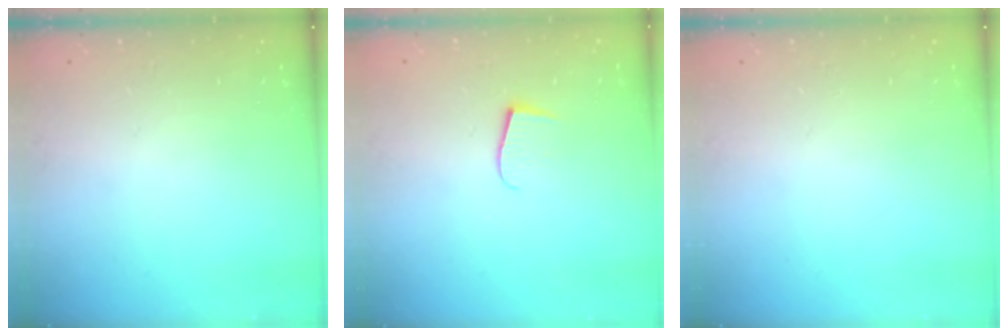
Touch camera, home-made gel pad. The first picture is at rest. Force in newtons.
{"total": 5.9, "press": 5.9, "slide": 0.4}
{"total": 0.0}